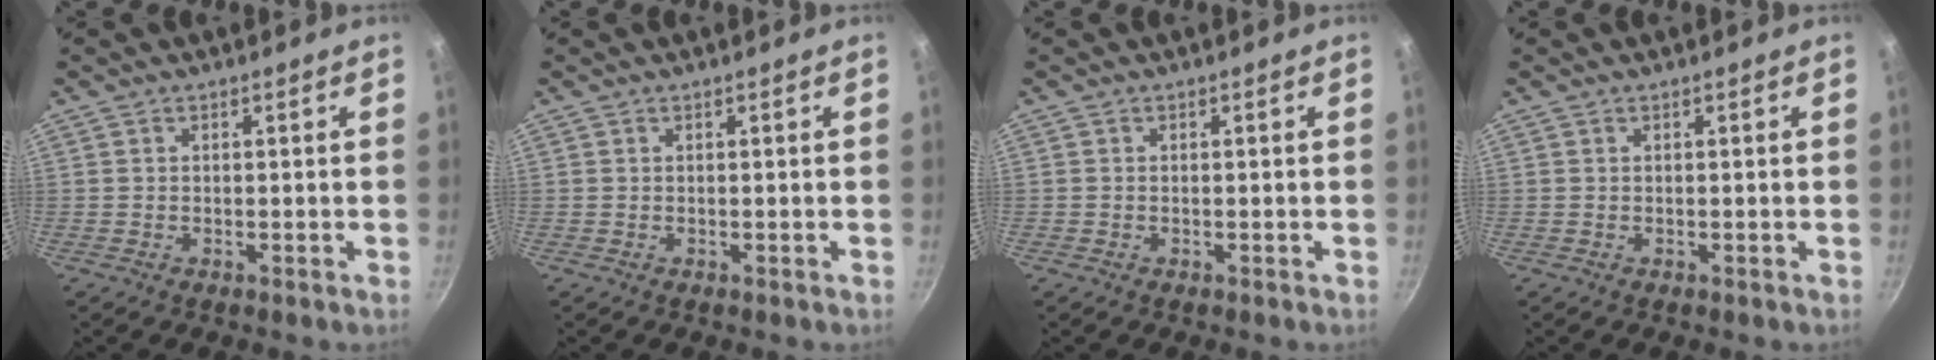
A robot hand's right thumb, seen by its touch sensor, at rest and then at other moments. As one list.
[{"total": 0.0}, {"total": 0.0}, {"total": 0.0}]